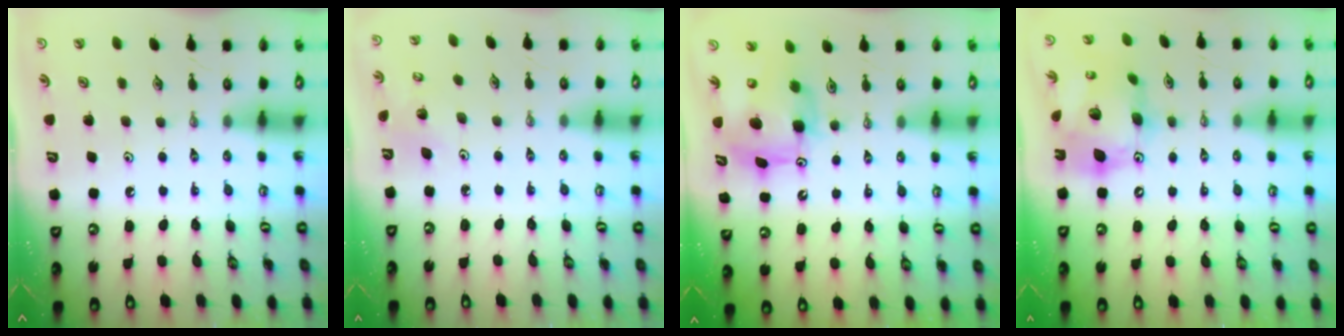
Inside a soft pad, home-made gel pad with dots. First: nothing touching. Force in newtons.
{"total": 2.7, "press": 2.7, "slide": 0.2}
{"total": 9.1, "press": 9.1, "slide": 0.5}
{"total": 17.5, "press": 17.4, "slide": 1.9}